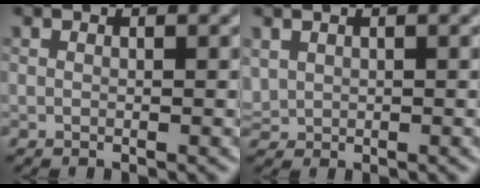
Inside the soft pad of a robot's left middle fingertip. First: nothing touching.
{"total": 0.0}